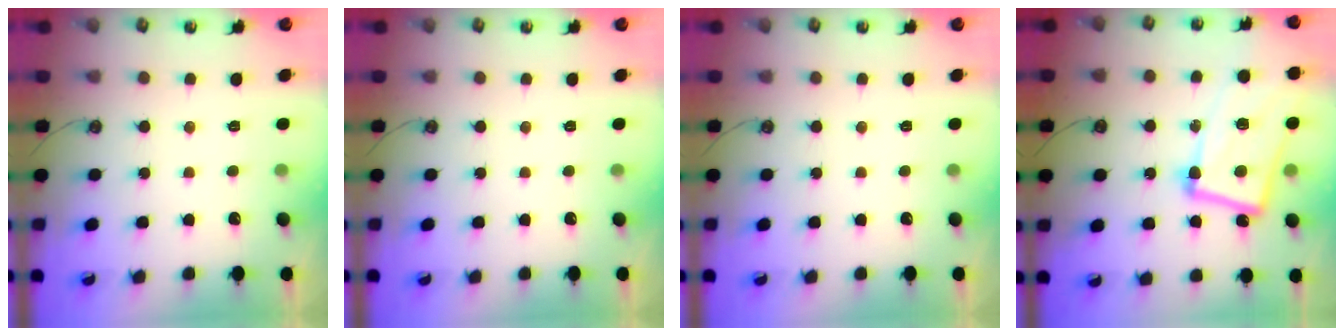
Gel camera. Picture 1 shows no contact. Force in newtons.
{"total": 0.0}
{"total": 0.0}
{"total": 17.1, "press": 17.0, "slide": 2.0}